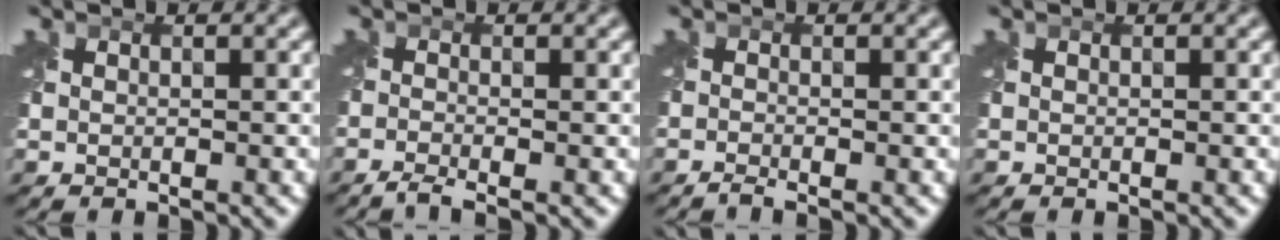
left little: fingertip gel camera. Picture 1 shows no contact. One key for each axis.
{"total": 1.7, "fx": -1.4, "fy": 0.2, "fz": 1.0, "tx": -0.019, "ty": -0.011, "tz": -0.039}
{"total": 1.0, "fx": -0.9, "fy": 0.0, "fz": 0.5, "tx": -0.008, "ty": -0.009, "tz": -0.025}
{"total": 0.0}